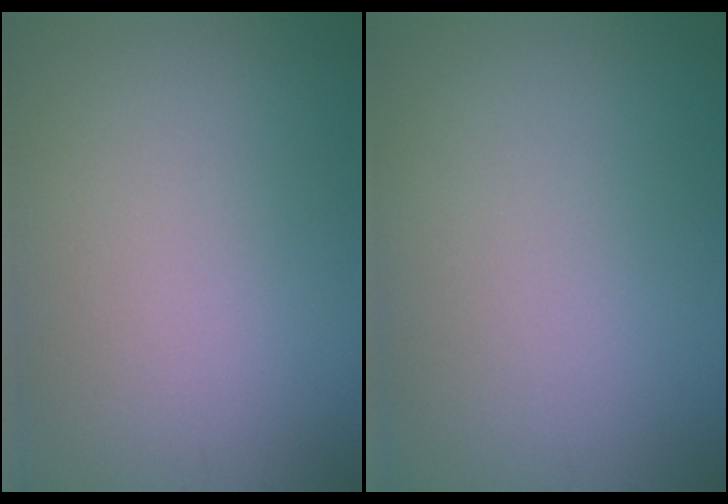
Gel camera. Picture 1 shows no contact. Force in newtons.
{"total": 0.0}